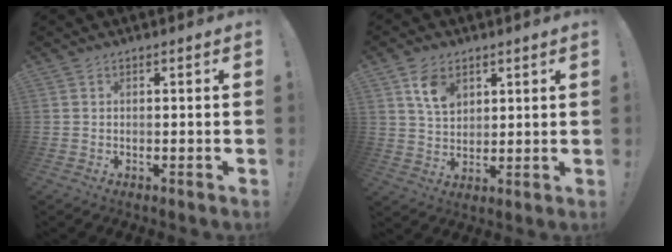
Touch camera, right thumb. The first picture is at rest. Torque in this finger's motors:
{"motor_torque": [1.44, 1.25, 0.39, -0.67, 0.06]}